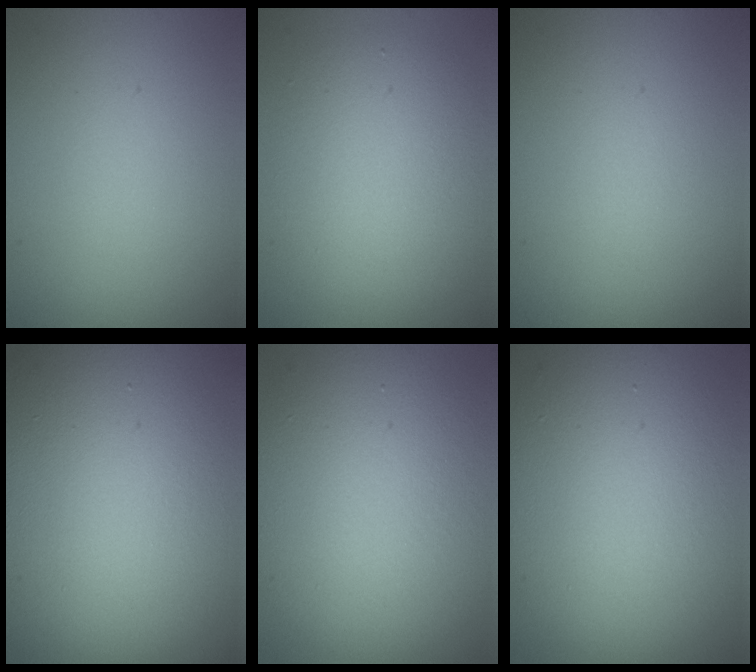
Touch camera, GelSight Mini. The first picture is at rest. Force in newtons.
{"total": 5.3, "press": 5.3, "slide": 0.3}
{"total": 0.0}
{"total": 23.4, "press": 23.3, "slide": 1.4}
{"total": 11.5, "press": 11.5, "slide": 0.3}
{"total": 11.6, "press": 11.5, "slide": 0.6}